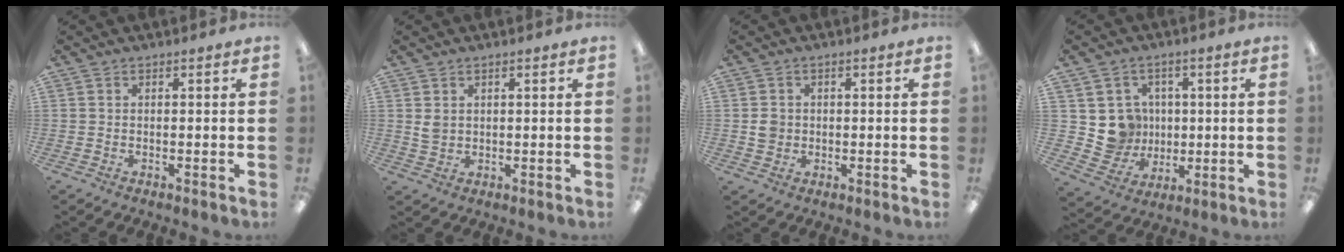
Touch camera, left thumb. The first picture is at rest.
{"total": 2.5, "force": [1.0, 1.9, 1.3], "torque": [-0.029, 0.002, 0.018]}
{"total": 2.9, "force": [0.0, 2.7, 1.1], "torque": [-0.013, 0.001, -0.002]}
{"total": 8.3, "force": [1.5, 8.1, 1.3], "torque": [-0.024, -0.004, 0.039]}